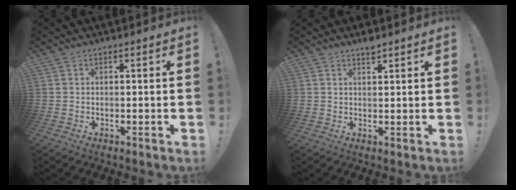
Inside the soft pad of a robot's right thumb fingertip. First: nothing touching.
{"total": 2.1, "force": [1.9, 0.2, 0.9], "torque": [-0.004, -0.013, 0.032]}